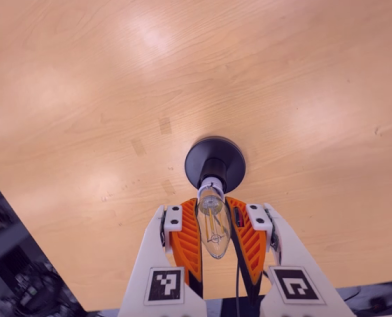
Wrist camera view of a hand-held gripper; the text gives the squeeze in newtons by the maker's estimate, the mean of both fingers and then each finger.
{"total": 19.9, "left": 19.5, "right": 20.2}